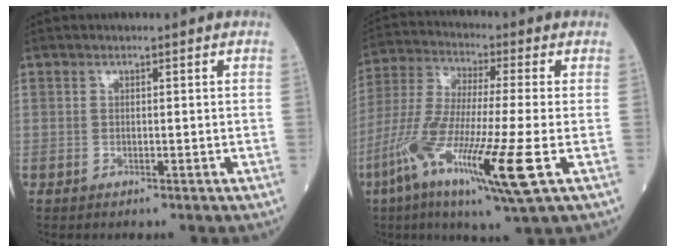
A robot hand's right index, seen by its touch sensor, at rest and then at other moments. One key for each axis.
{"total": 17.0, "fx": -6.6, "fy": 0.6, "fz": 15.7, "tx": -0.335, "ty": -0.041, "tz": -0.126}